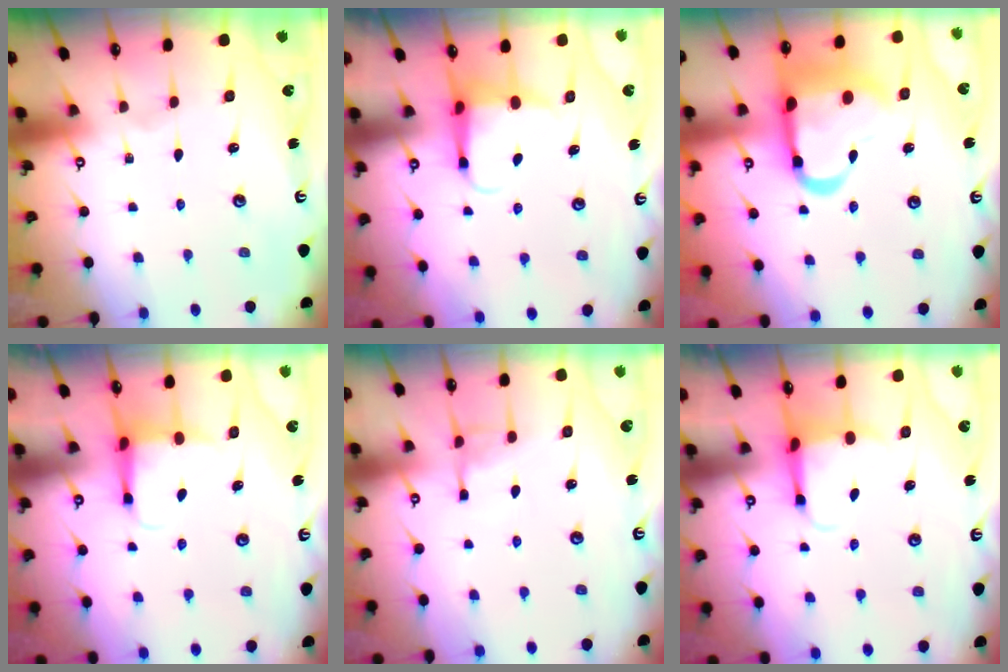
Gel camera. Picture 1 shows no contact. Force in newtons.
{"total": 5.7, "press": 5.6, "slide": 0.8}
{"total": 19.2, "press": 19.0, "slide": 2.3}
{"total": 4.6, "press": 4.5, "slide": 0.5}
{"total": 6.2, "press": 6.2, "slide": 0.5}
{"total": 4.0, "press": 3.8, "slide": 1.1}